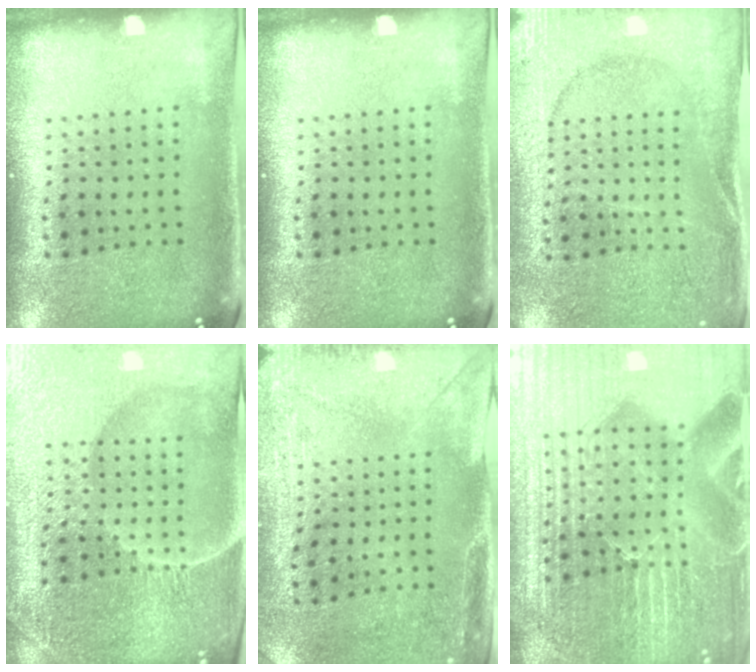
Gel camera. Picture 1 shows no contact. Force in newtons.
{"total": 0.0}
{"total": 2.7, "press": 2.7, "slide": 0.3}
{"total": 5.3, "press": 4.9, "slide": 1.8}
{"total": 3.0, "press": 2.4, "slide": 1.8}
{"total": 6.6, "press": 5.9, "slide": 3.1}